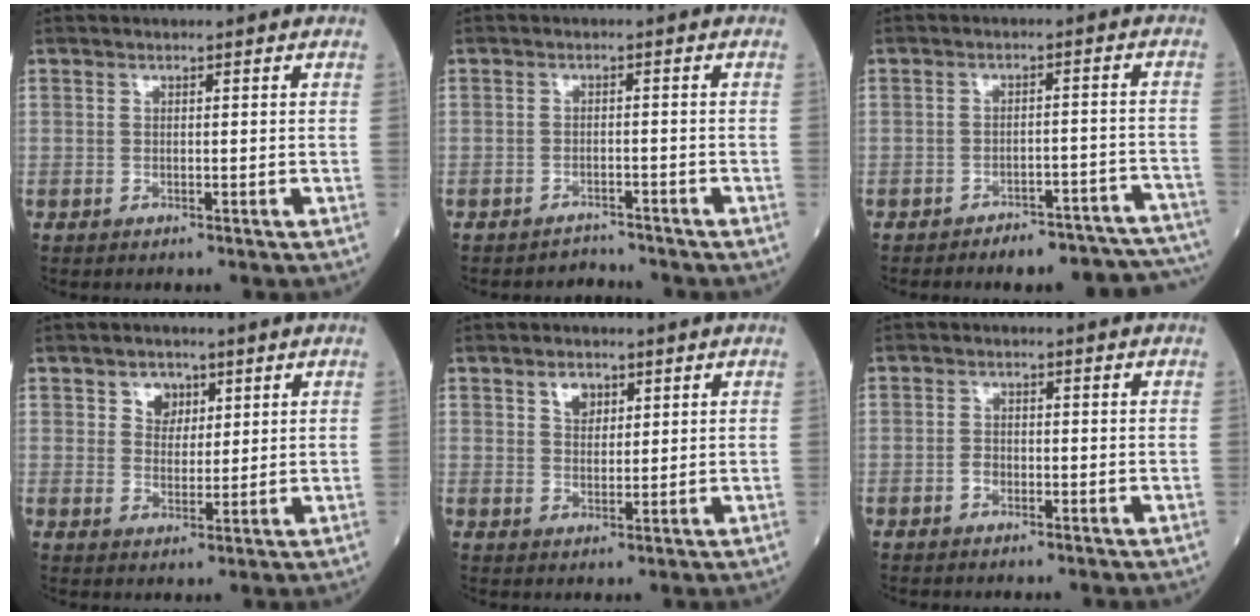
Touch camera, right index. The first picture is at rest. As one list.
[{"total": 2.4, "force": [-2.2, 0.3, -0.9], "torque": [0.017, -0.009, -0.033]}, {"total": 13.4, "force": [-12.4, 3.3, 3.9], "torque": [-0.008, 0.035, -0.141]}, {"total": 3.7, "force": [1.9, 2.8, 1.5], "torque": [-0.021, 0.006, 0.032]}, {"total": 3.1, "force": [1.7, 1.9, 1.7], "torque": [-0.029, 0.003, 0.031]}, {"total": 1.4, "force": [-0.6, 1.0, 0.8], "torque": [-0.010, 0.005, -0.011]}]